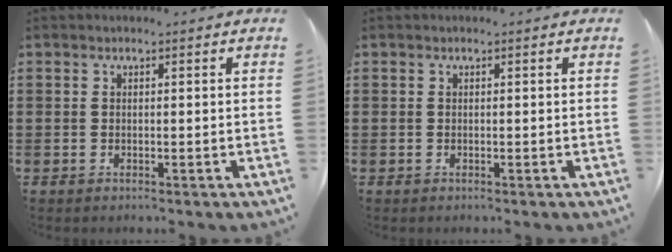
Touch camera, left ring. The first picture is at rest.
{"total": 0.0}